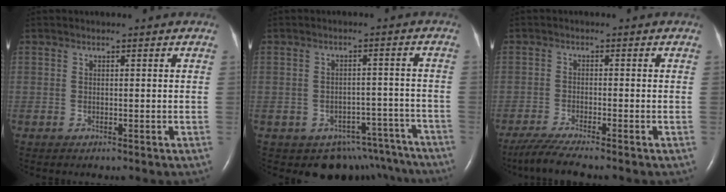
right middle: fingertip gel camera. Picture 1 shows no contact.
{"total": 11.4, "force": [-9.6, 6.0, 0.9], "torque": [0.005, 0.035, -0.102]}
{"total": 5.5, "force": [-4.6, -0.5, 3.0], "torque": [-0.059, -0.021, -0.084]}